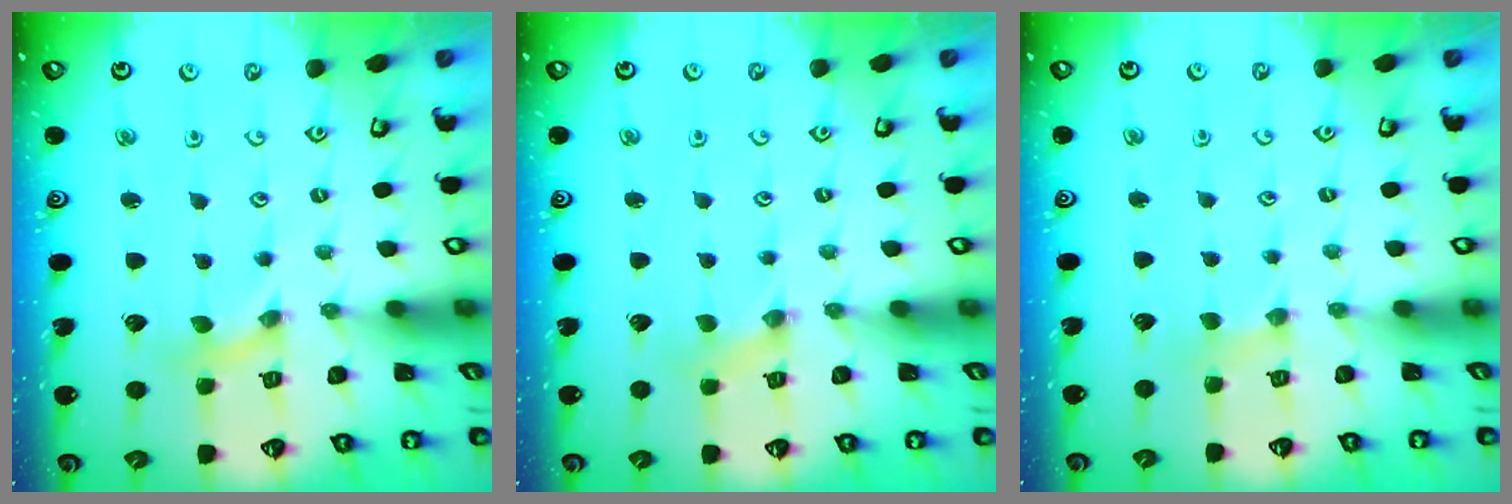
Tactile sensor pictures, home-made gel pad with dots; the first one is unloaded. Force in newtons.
{"total": 0.0}
{"total": 1.7, "press": 1.7, "slide": 0.2}